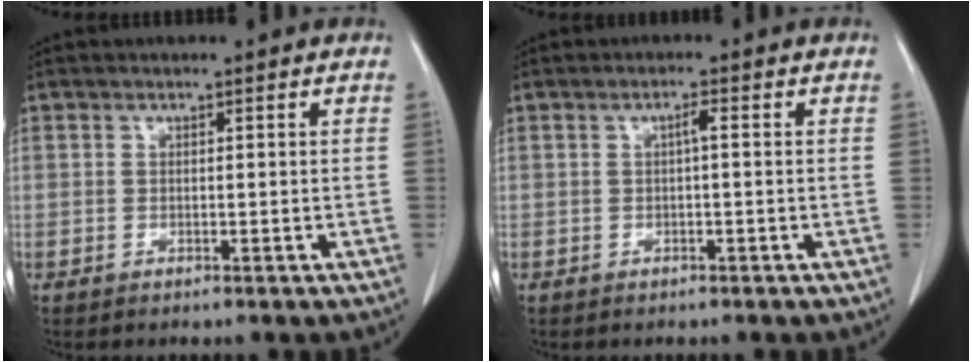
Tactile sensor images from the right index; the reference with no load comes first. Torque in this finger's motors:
{"motor_torque": [0.19, -0.15, 0.10, 0.02]}